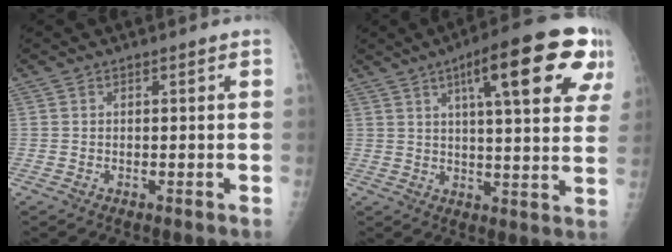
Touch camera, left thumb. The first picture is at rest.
{"total": 20.7, "force": [9.4, 5.0, 17.8], "torque": [-0.222, -0.006, 0.123]}